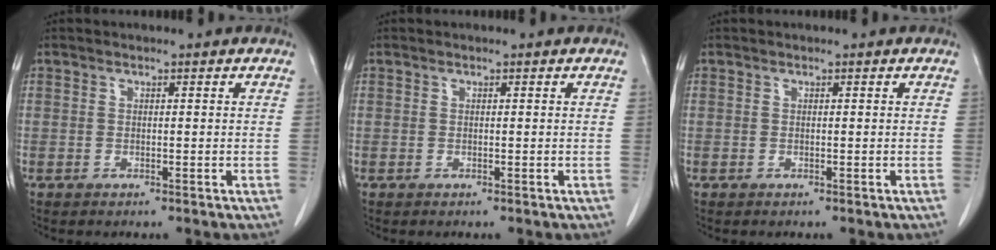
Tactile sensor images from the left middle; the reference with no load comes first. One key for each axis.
{"total": 0.0}
{"total": 0.0}